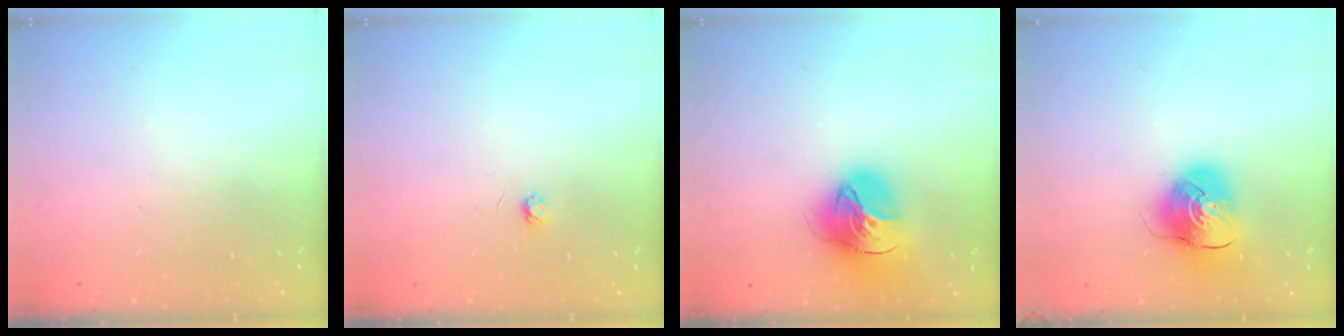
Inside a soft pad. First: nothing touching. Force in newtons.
{"total": 2.9, "press": 2.9, "slide": 0.3}
{"total": 20.1, "press": 20.0, "slide": 2.1}
{"total": 9.7, "press": 9.6, "slide": 1.4}